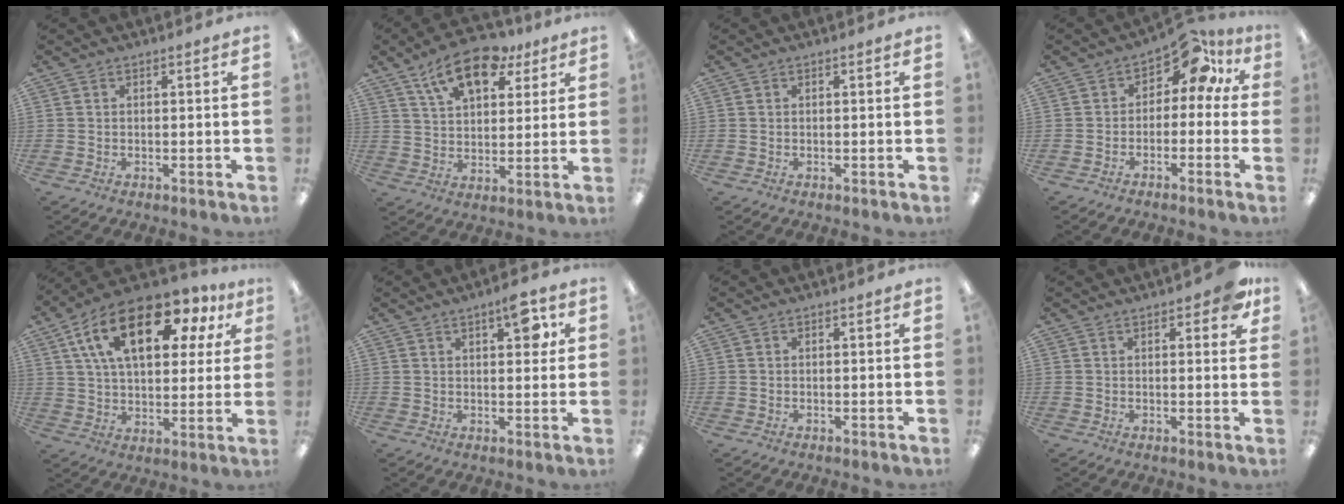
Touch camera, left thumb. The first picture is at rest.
{"total": 14.9, "force": [9.3, 7.9, 8.5], "torque": [-0.128, -0.039, 0.165]}
{"total": 0.0}
{"total": 7.9, "force": [3.5, 4.5, 5.4], "torque": [-0.074, -0.020, 0.058]}
{"total": 20.7, "force": [10.1, 10.3, 14.9], "torque": [-0.265, -0.025, 0.170]}
{"total": 6.7, "force": [3.3, 2.6, 5.2], "torque": [-0.060, -0.014, 0.048]}
{"total": 0.0}
{"total": 4.7, "force": [2.8, 2.0, 3.3], "torque": [-0.038, -0.006, 0.044]}